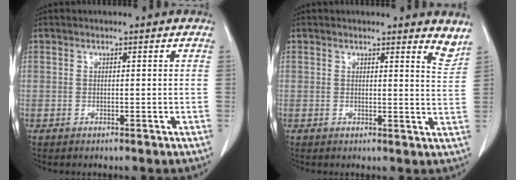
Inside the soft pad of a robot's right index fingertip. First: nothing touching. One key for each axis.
{"total": 3.4, "fx": 3.3, "fy": 0.2, "fz": 1.1, "tx": -0.013, "ty": -0.029, "tz": 0.019}